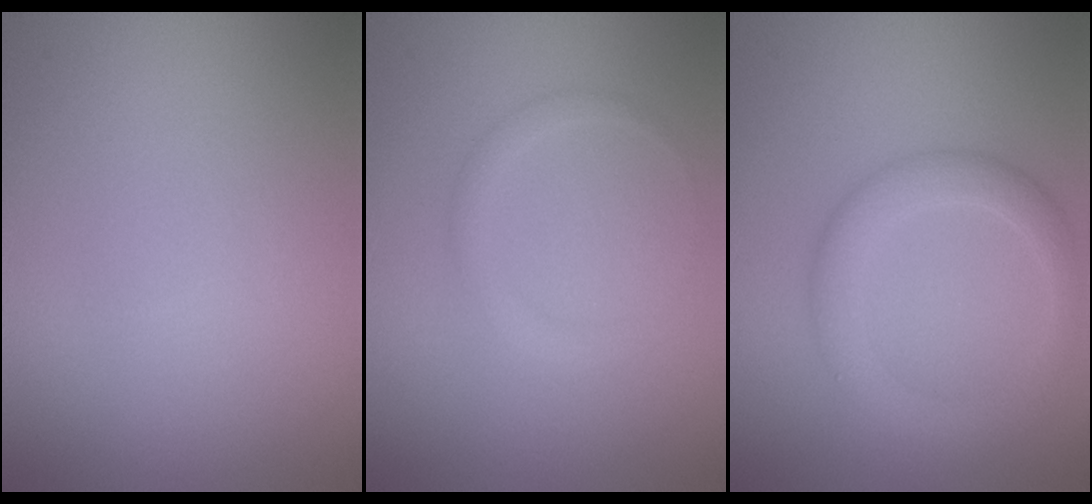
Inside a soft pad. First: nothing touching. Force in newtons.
{"total": 1.3, "press": 1.3, "slide": 0.1}
{"total": 3.4, "press": 3.4, "slide": 0.1}